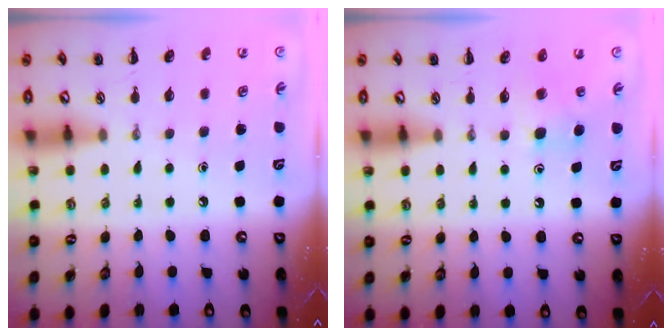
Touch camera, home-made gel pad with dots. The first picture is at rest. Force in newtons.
{"total": 5.2, "press": 4.9, "slide": 1.7}